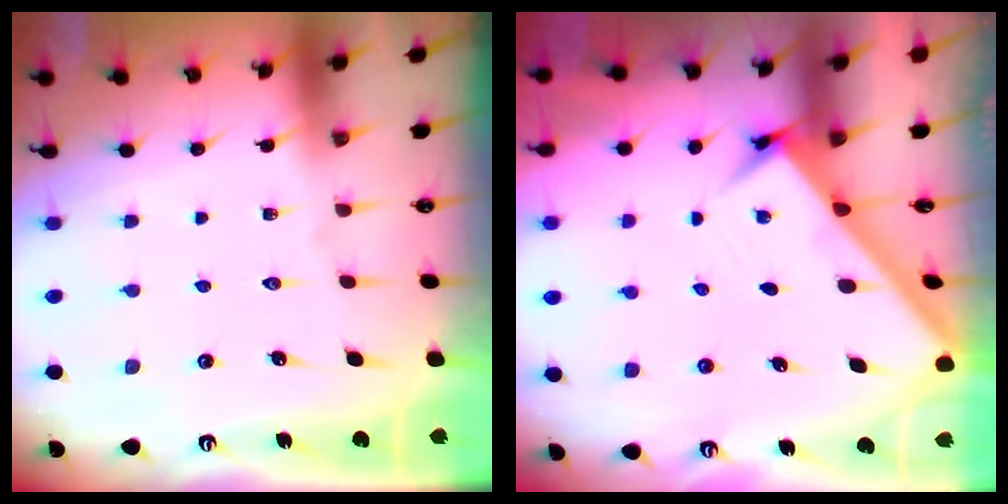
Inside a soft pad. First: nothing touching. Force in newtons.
{"total": 3.0, "press": 2.9, "slide": 0.4}